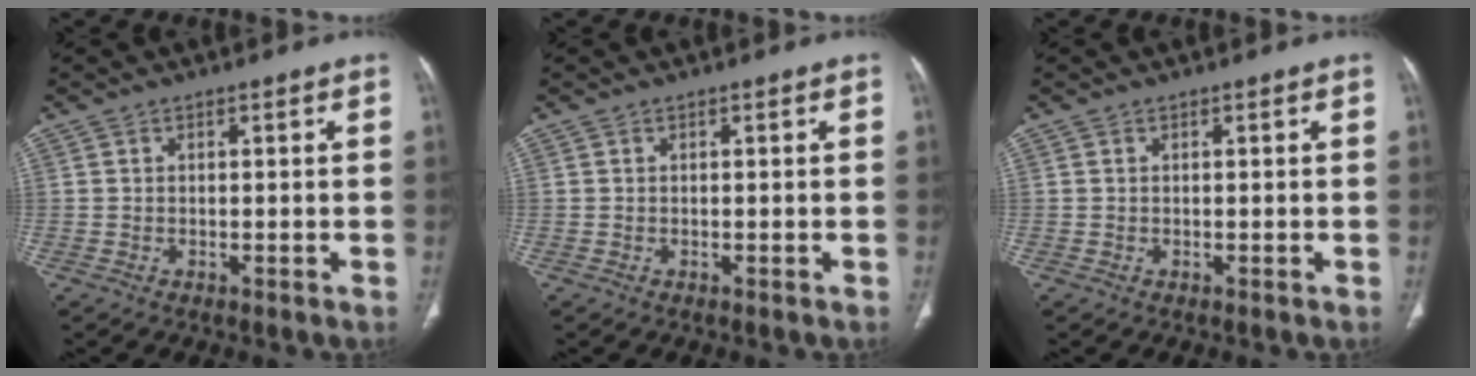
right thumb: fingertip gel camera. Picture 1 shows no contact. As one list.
[{"total": 0.0}, {"total": 0.0}]